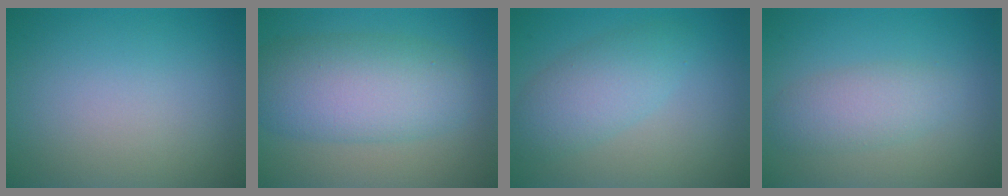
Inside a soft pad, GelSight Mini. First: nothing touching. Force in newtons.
{"total": 7.5, "press": 7.5, "slide": 0.1}
{"total": 3.8, "press": 3.8, "slide": 0.2}
{"total": 2.9, "press": 2.9, "slide": 0.1}